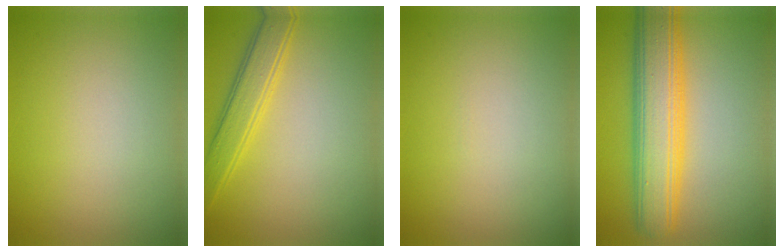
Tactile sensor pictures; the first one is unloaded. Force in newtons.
{"total": 3.4, "press": 3.4, "slide": 0.2}
{"total": 0.0}
{"total": 8.3, "press": 8.3, "slide": 0.2}